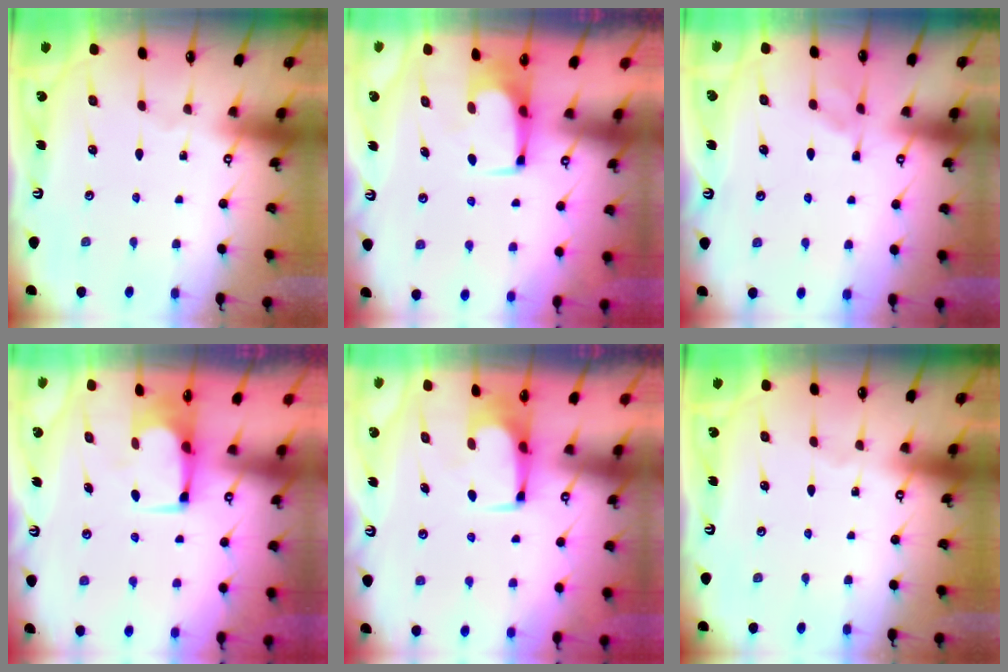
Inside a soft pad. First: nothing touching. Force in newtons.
{"total": 1.6, "press": 1.5, "slide": 0.3}
{"total": 3.7, "press": 3.7, "slide": 0.6}
{"total": 1.8, "press": 1.7, "slide": 0.3}
{"total": 1.6, "press": 1.5, "slide": 0.3}
{"total": 0.0}